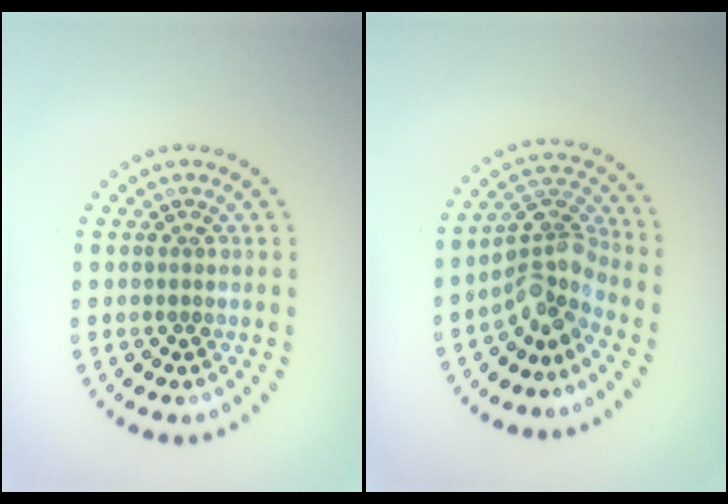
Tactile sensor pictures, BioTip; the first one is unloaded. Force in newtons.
{"total": 3.9, "press": 3.1, "slide": 2.4}